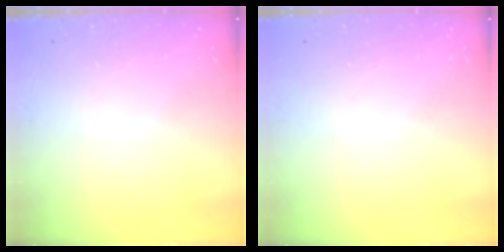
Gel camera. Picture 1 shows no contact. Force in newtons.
{"total": 0.0}